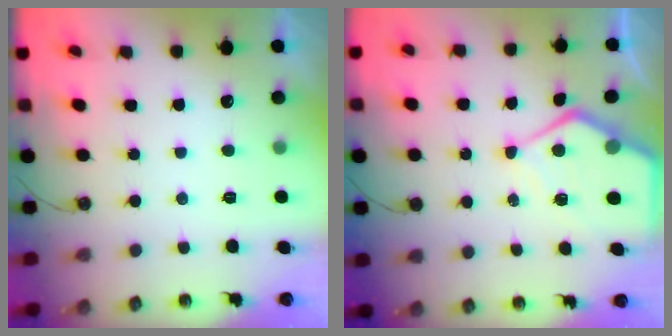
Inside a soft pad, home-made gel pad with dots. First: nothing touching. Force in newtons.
{"total": 10.8, "press": 10.7, "slide": 1.1}